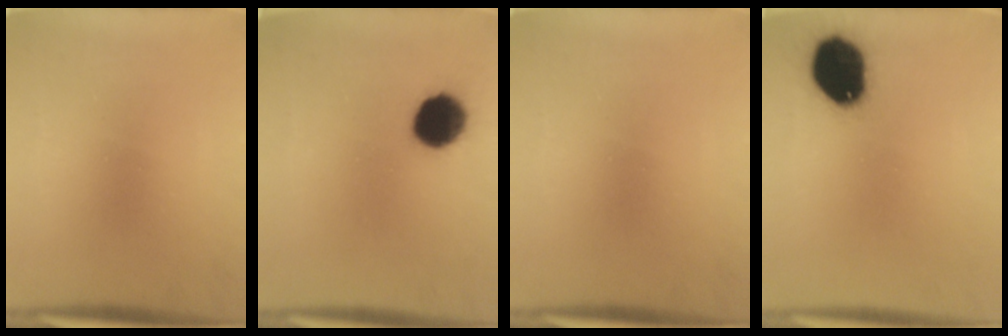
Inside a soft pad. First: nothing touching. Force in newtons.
{"total": 11.1}
{"total": 0.0}
{"total": 16.3}